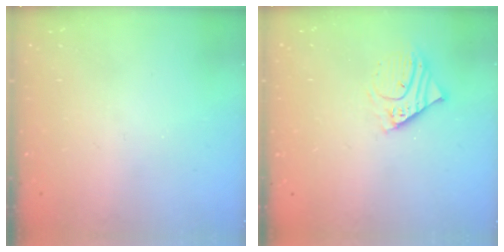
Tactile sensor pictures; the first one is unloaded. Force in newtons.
{"total": 5.6, "press": 5.6, "slide": 0.5}